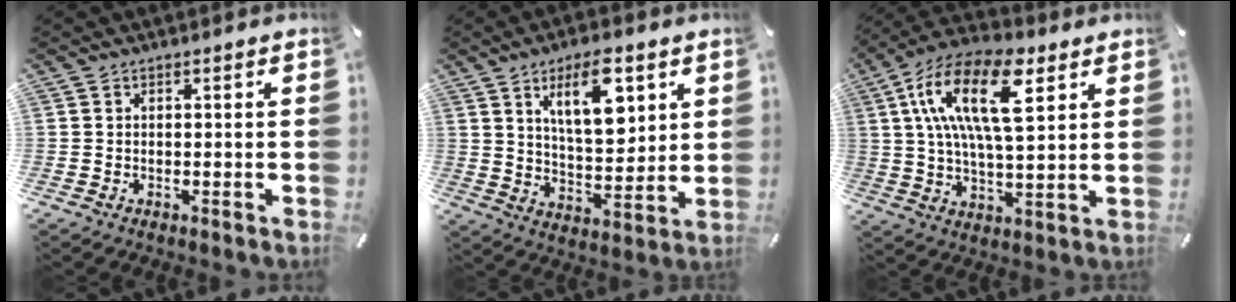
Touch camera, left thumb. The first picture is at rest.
{"total": 13.2, "force": [6.7, 5.9, 9.7], "torque": [-0.154, -0.020, 0.114]}
{"total": 18.2, "force": [7.2, 7.6, 14.9], "torque": [-0.303, -0.006, 0.116]}